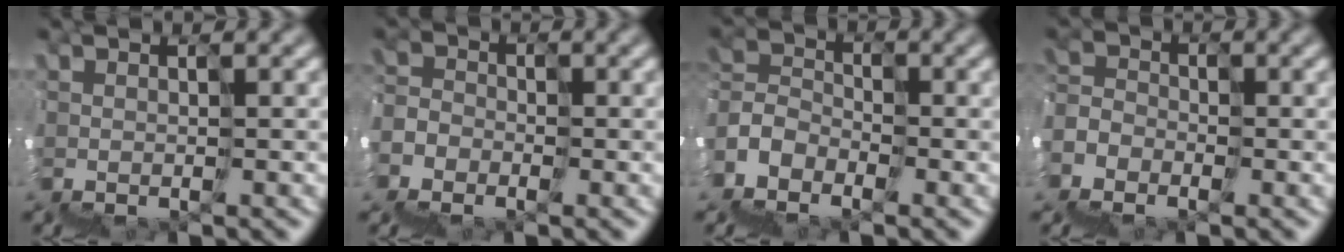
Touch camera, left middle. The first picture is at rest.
{"total": 6.3, "force": [-5.3, 3.0, -1.7], "torque": [0.036, -0.013, -0.083]}
{"total": 4.9, "force": [-4.2, 1.2, -2.1], "torque": [0.043, 0.005, -0.086]}
{"total": 6.3, "force": [-5.5, 2.3, -1.9], "torque": [0.035, -0.007, -0.085]}